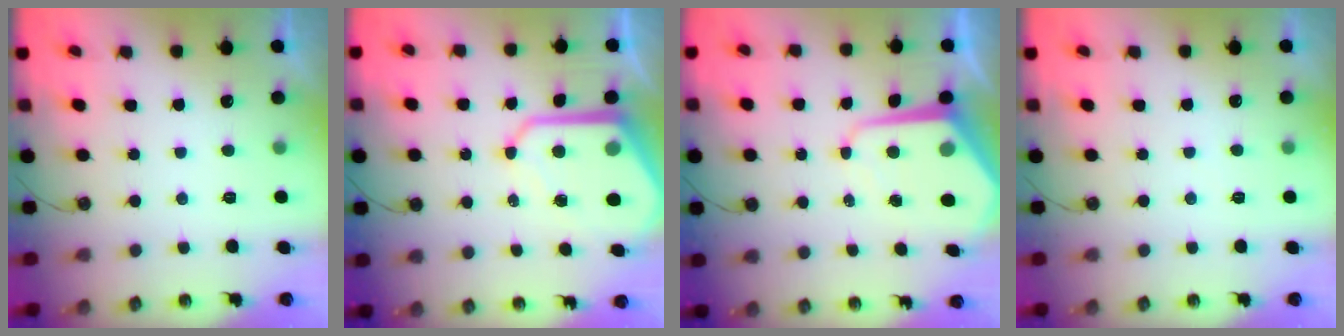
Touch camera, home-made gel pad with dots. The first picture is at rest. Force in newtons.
{"total": 13.9, "press": 13.9, "slide": 1.2}
{"total": 10.2, "press": 10.2, "slide": 1.0}
{"total": 2.9, "press": 2.9, "slide": 0.5}